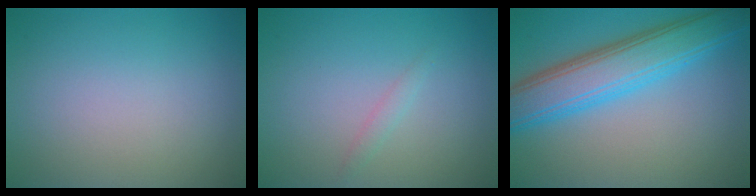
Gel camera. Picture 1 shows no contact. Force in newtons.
{"total": 0.8, "press": 0.8, "slide": 0.0}
{"total": 7.5, "press": 7.5, "slide": 0.3}